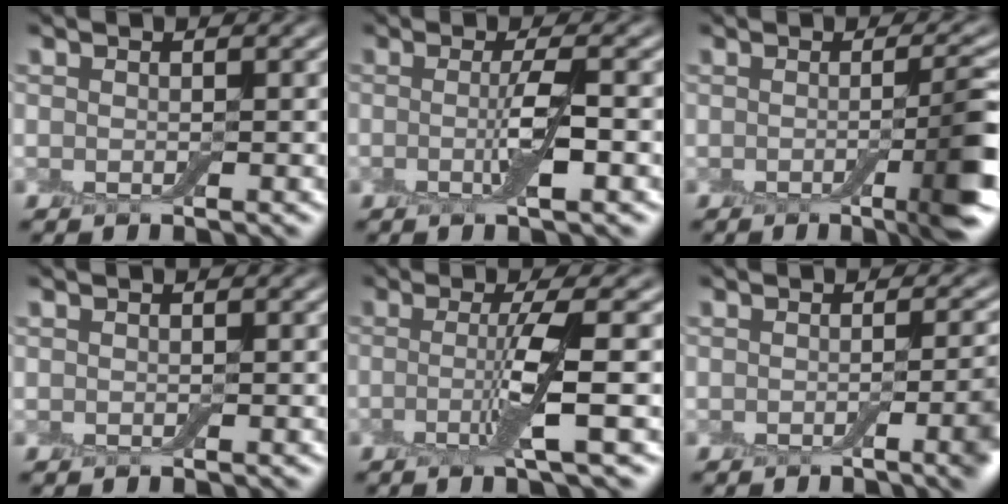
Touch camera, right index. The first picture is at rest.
{"total": 2.9, "force": [-0.3, 0.2, 2.9], "torque": [-0.055, -0.005, -0.010]}
{"total": 5.5, "force": [-1.7, 1.0, 5.1], "torque": [-0.070, -0.001, -0.028]}
{"total": 0.0}
{"total": 4.2, "force": [-0.5, 0.4, 4.2], "torque": [-0.078, -0.005, -0.018]}
{"total": 4.3, "force": [-1.3, 1.2, 3.9], "torque": [-0.039, -0.006, -0.018]}